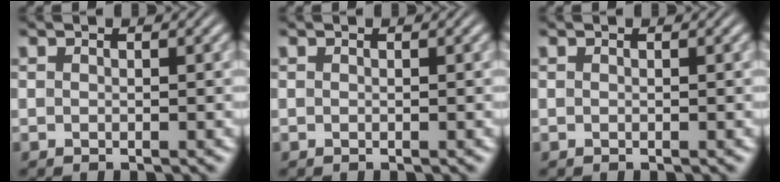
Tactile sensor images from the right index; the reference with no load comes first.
{"total": 0.0}
{"total": 0.0}